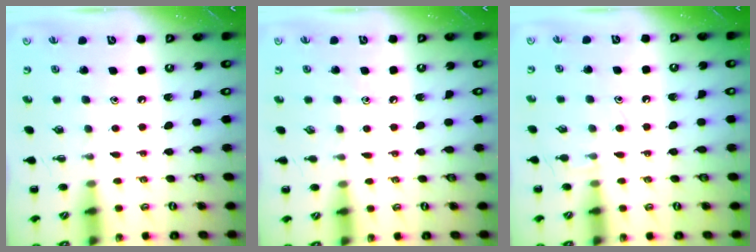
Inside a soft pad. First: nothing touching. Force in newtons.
{"total": 4.7, "press": 4.4, "slide": 1.7}
{"total": 5.5, "press": 5.2, "slide": 1.8}